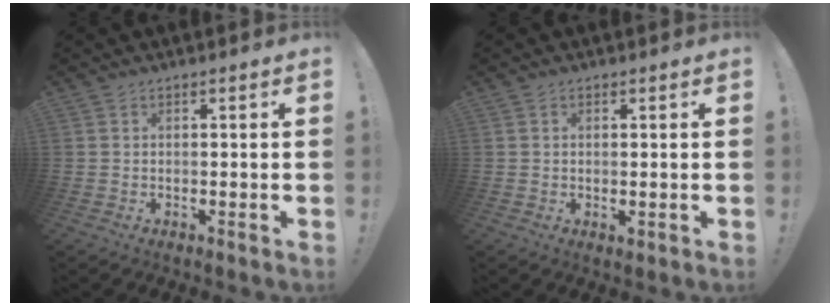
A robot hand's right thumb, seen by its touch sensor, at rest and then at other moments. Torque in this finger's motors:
{"motor_torque": [-0.17, 0.06, 0.02, 0.15, -0.11]}